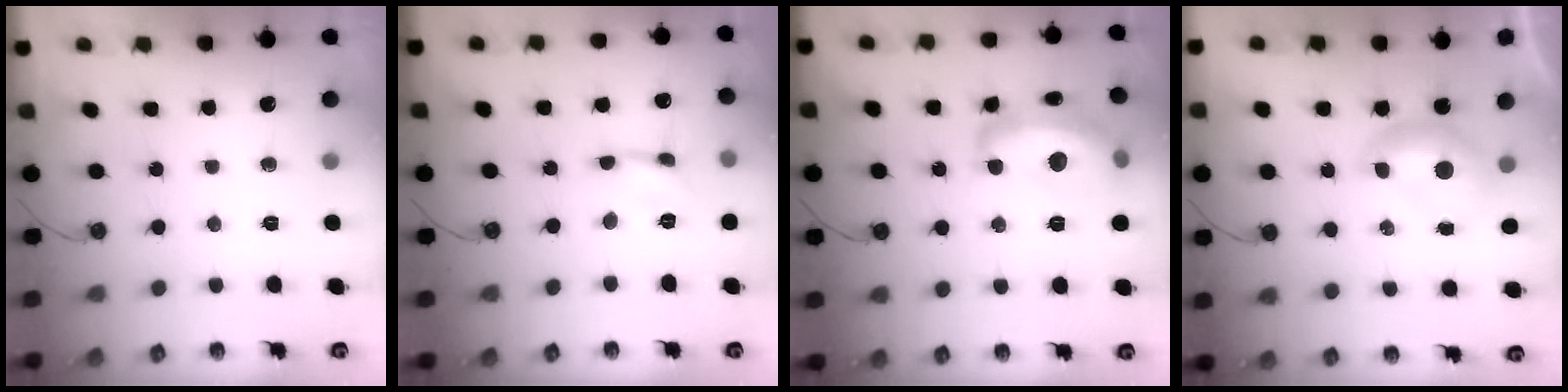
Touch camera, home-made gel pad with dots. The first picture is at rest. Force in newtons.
{"total": 0.6, "press": 0.6, "slide": 0.2}
{"total": 11.5, "press": 11.5, "slide": 0.8}
{"total": 0.0}